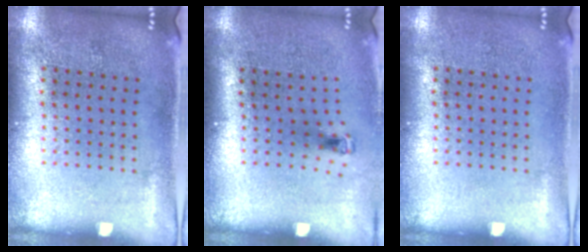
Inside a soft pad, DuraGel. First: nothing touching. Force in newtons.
{"total": 0.6, "press": 0.3, "slide": 0.5}
{"total": 0.0}